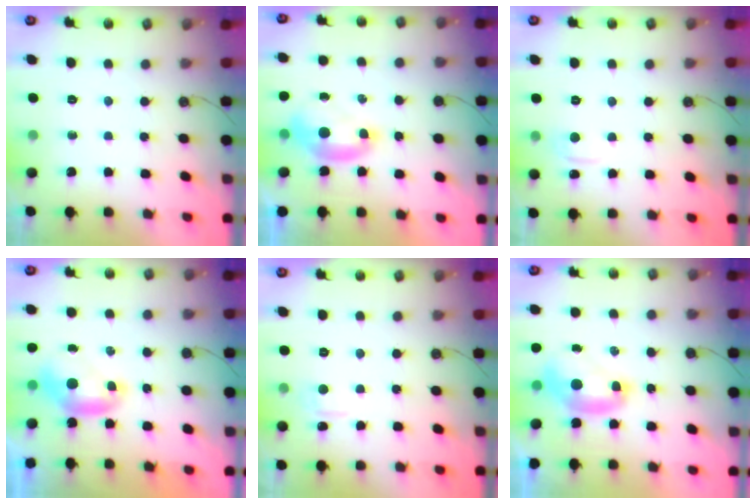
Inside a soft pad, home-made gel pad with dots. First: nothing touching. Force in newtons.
{"total": 1.5, "press": 1.4, "slide": 0.6}
{"total": 1.5, "press": 1.4, "slide": 0.5}
{"total": 0.0}
{"total": 2.5, "press": 2.5, "slide": 0.6}
{"total": 2.2, "press": 2.2, "slide": 0.1}